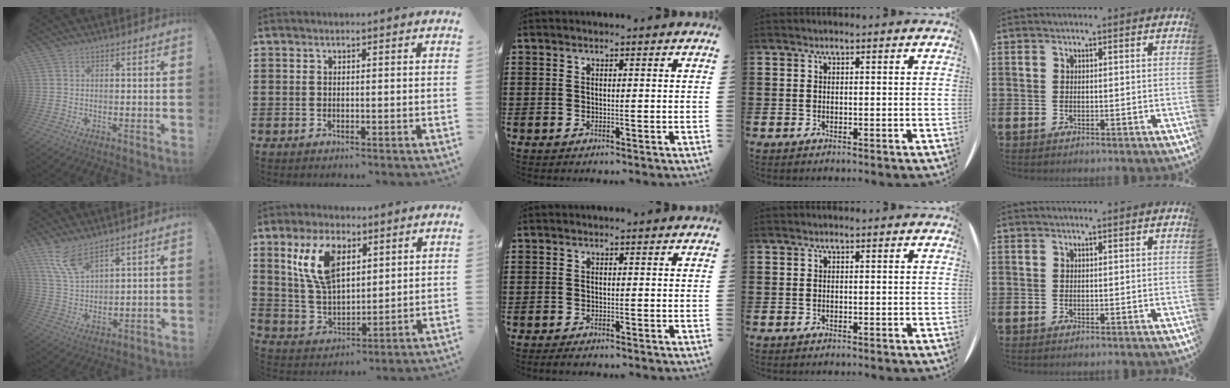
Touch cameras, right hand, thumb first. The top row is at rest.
{"thumb": {"total": 9.8, "force": [7.4, 3.1, 5.7], "torque": [-0.118, -0.035, 0.142]}, "index": {"total": 10.1, "force": [5.0, 5.7, 6.7], "torque": [-0.158, 0.012, 0.093]}, "middle": {"total": 0.8, "force": [-0.8, 0.1, 0.2], "torque": [-0.007, -0.003, -0.014]}}